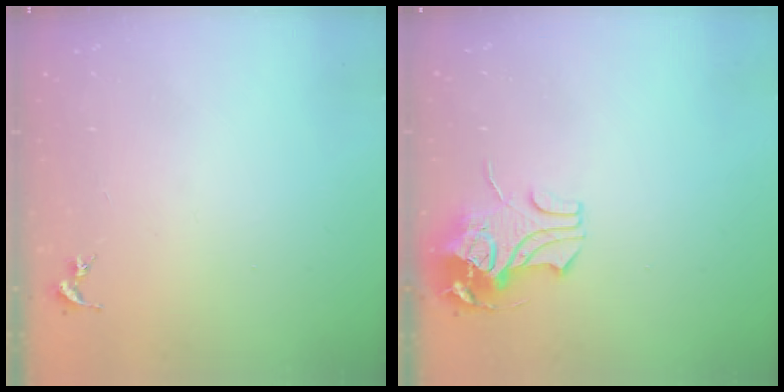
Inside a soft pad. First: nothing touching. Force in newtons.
{"total": 8.8, "press": 8.7, "slide": 1.0}